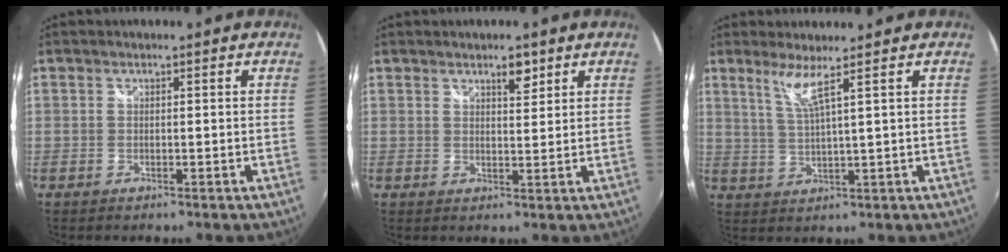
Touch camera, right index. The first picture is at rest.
{"total": 3.1, "force": [2.1, 1.1, 1.9], "torque": [-0.026, 0.004, 0.034]}
{"total": 4.2, "force": [2.7, -0.9, 3.0], "torque": [-0.063, -0.010, 0.054]}